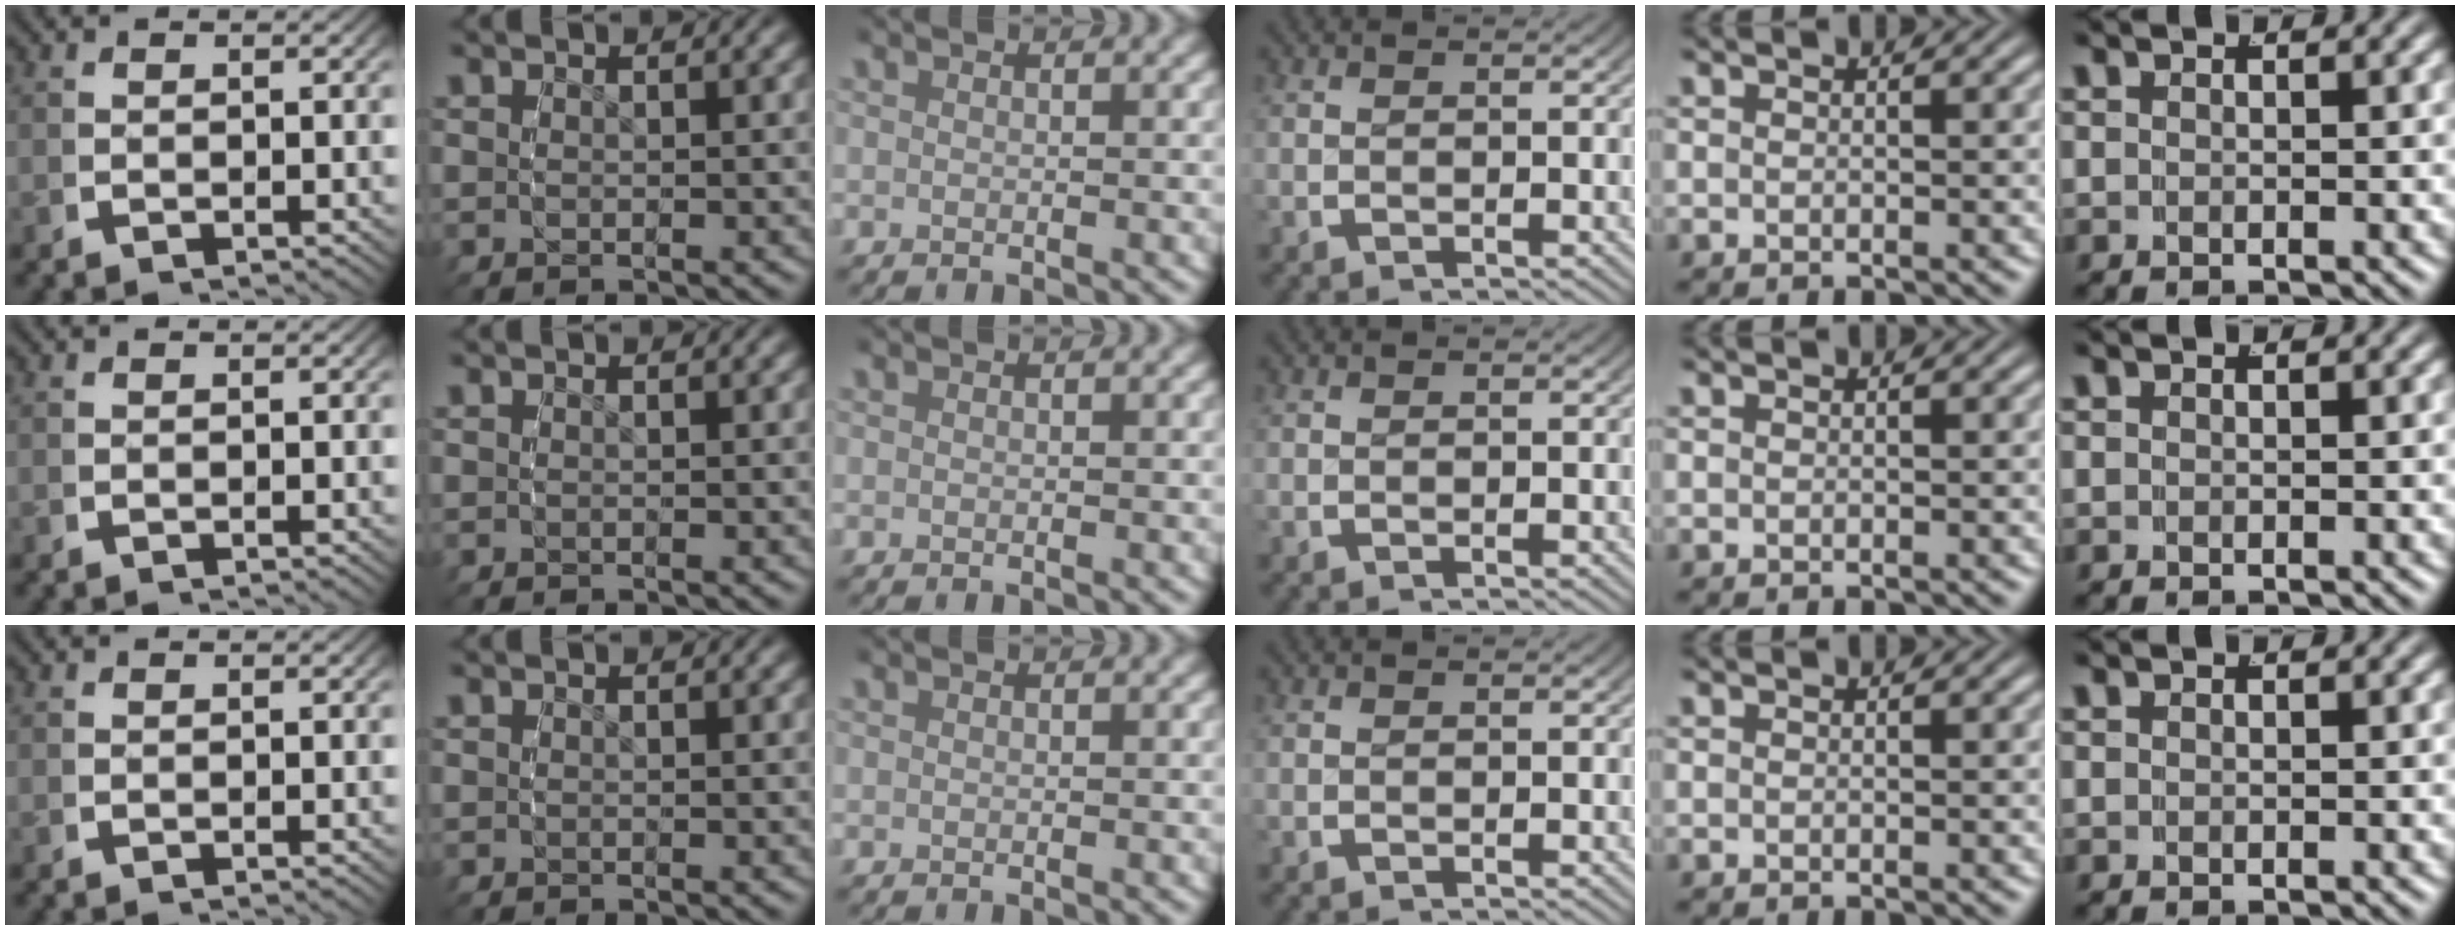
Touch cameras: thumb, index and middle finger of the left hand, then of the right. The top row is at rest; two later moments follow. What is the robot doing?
{"motion": "grasp_and_lifting", "object": "small bumper sticker"}